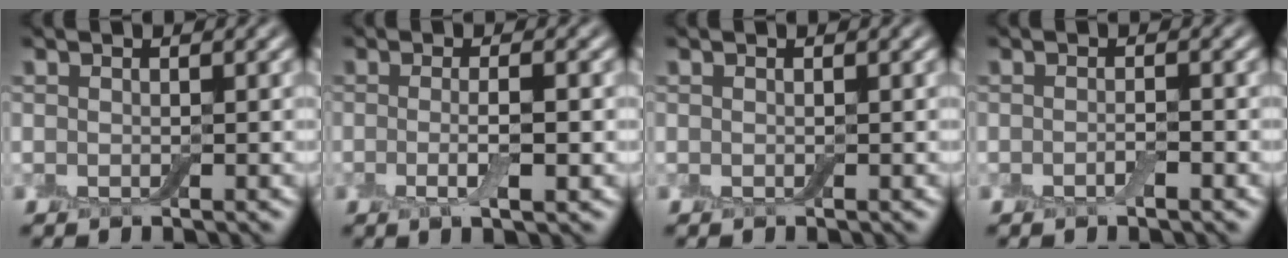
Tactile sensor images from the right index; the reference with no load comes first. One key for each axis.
{"total": 3.0, "fx": -0.4, "fy": 0.6, "fz": 2.9, "tx": -0.055, "ty": -0.008, "tz": -0.008}
{"total": 0.0}
{"total": 1.0, "fx": -0.5, "fy": 0.2, "fz": 0.9, "tx": -0.017, "ty": -0.001, "tz": -0.010}